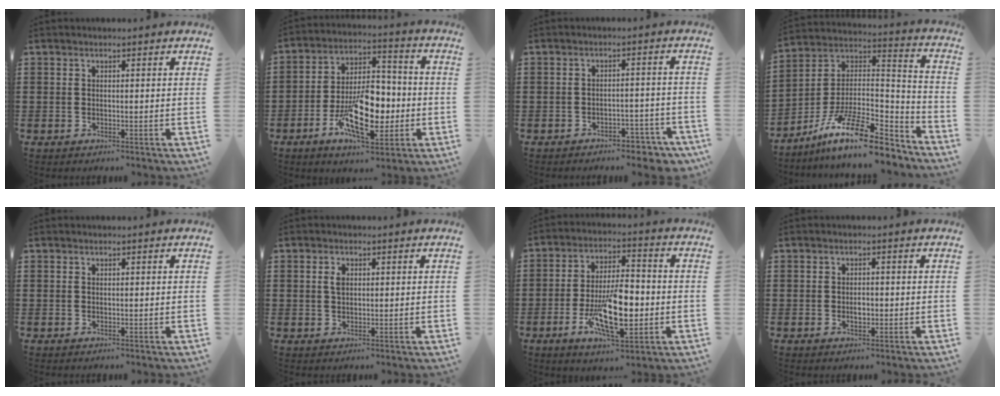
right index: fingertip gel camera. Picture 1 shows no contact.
{"total": 13.1, "force": [-4.0, 6.8, 10.5], "torque": [-0.191, -0.003, -0.067]}
{"total": 3.4, "force": [-3.2, 0.6, 0.9], "torque": [-0.018, 0.004, -0.063]}
{"total": 15.4, "force": [-10.9, 4.3, 9.9], "torque": [-0.184, 0.030, -0.197]}
{"total": 0.0}
{"total": 2.0, "force": [0.5, 1.1, 1.6], "torque": [-0.035, 0.006, 0.009]}
{"total": 12.2, "force": [-3.1, 5.4, 10.5], "torque": [-0.193, -0.010, -0.056]}
{"total": 1.7, "force": [-0.3, 0.9, 1.5], "torque": [-0.028, 0.000, -0.004]}